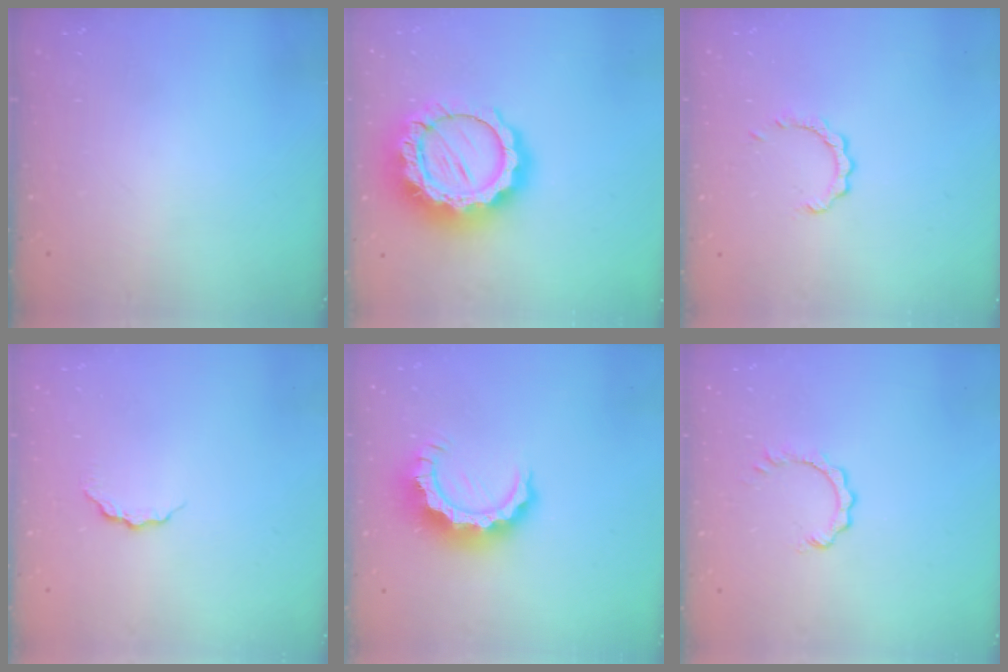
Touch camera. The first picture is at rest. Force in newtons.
{"total": 22.9, "press": 22.8, "slide": 2.0}
{"total": 2.4, "press": 2.4, "slide": 0.2}
{"total": 3.5, "press": 3.5, "slide": 0.3}
{"total": 11.8, "press": 11.8, "slide": 0.9}
{"total": 1.3, "press": 1.2, "slide": 0.2}